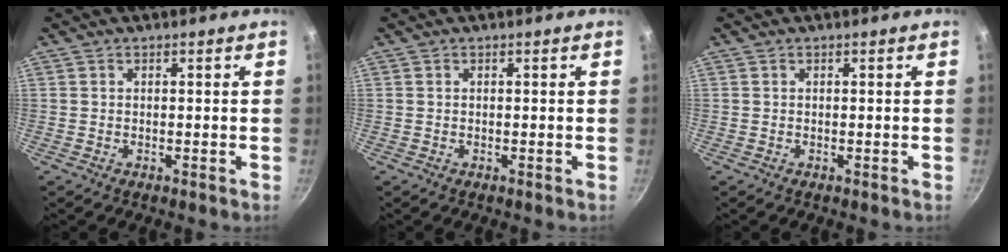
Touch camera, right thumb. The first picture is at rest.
{"total": 0.0}
{"total": 0.0}